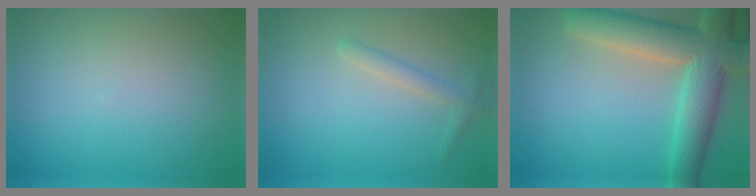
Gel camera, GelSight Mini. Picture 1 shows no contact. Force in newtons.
{"total": 1.5, "press": 1.5, "slide": 0.1}
{"total": 8.5, "press": 8.5, "slide": 0.6}